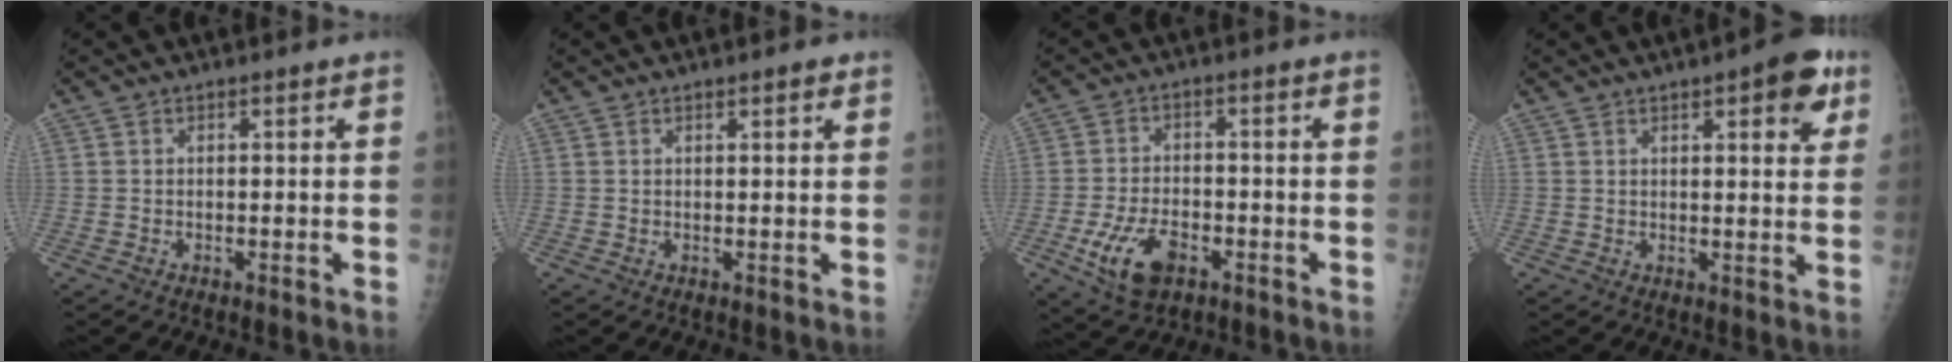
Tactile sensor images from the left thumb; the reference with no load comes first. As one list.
[{"total": 1.5, "force": [0.9, 0.3, 1.1], "torque": [-0.016, -0.002, 0.012]}, {"total": 8.9, "force": [-3.9, 4.9, 6.3], "torque": [-0.119, 0.014, -0.064]}, {"total": 8.1, "force": [3.9, 2.7, 6.5], "torque": [-0.061, -0.010, 0.043]}]